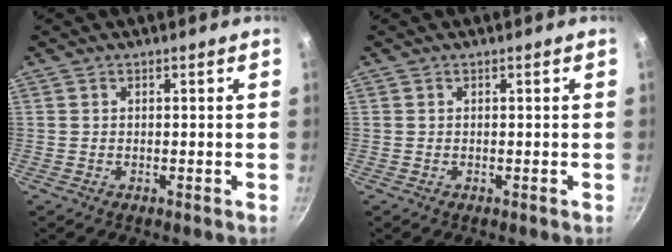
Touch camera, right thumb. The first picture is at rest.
{"total": 0.0}